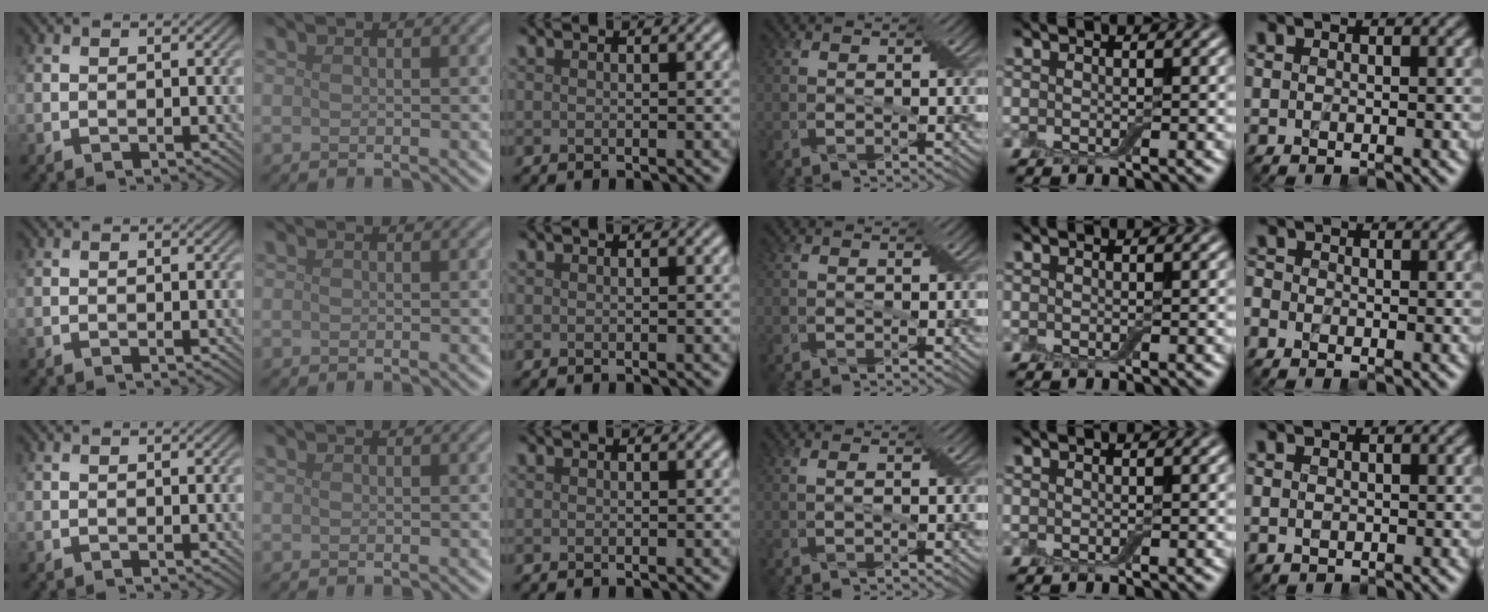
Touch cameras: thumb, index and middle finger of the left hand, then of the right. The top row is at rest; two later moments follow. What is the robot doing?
{"motion": "cut", "object": "aluminum foil"}